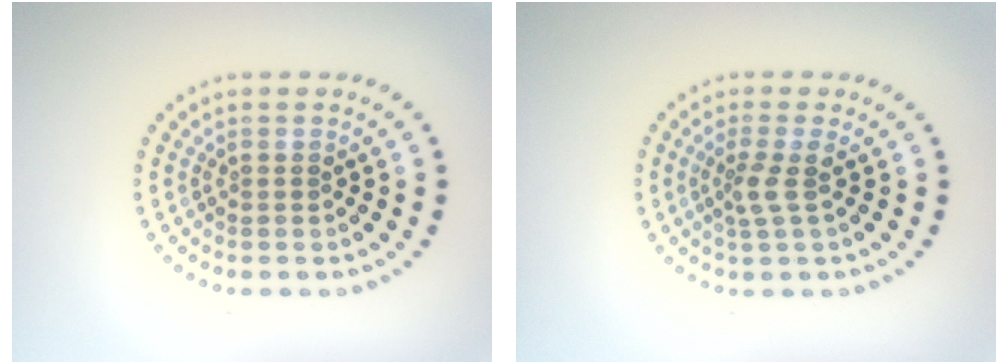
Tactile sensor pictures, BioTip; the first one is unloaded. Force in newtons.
{"total": 1.9, "press": 1.4, "slide": 1.3}